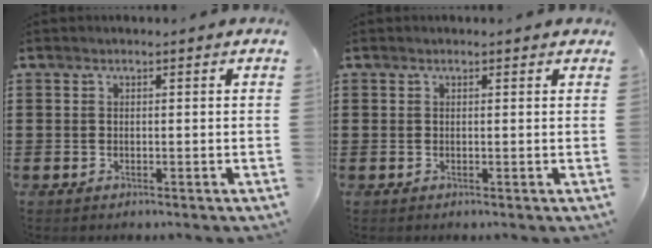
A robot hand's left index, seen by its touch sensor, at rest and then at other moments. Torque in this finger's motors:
{"motor_torque": [0.37, -0.38, 0.00, 0.00]}